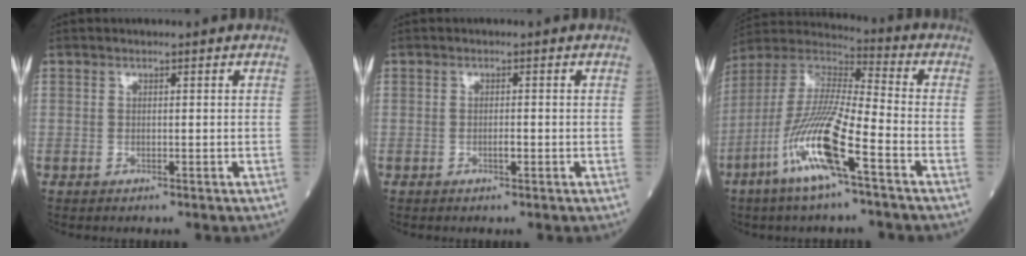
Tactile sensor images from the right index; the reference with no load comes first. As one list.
[{"total": 1.0, "force": [-0.4, 0.2, 0.8], "torque": [-0.016, 0.000, -0.009]}, {"total": 15.3, "force": [-7.1, 1.2, 13.5], "torque": [-0.282, -0.017, -0.143]}]